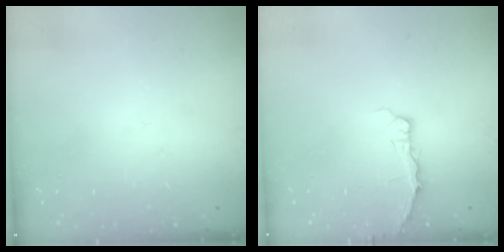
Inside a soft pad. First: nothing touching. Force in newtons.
{"total": 2.9, "press": 2.8, "slide": 0.4}